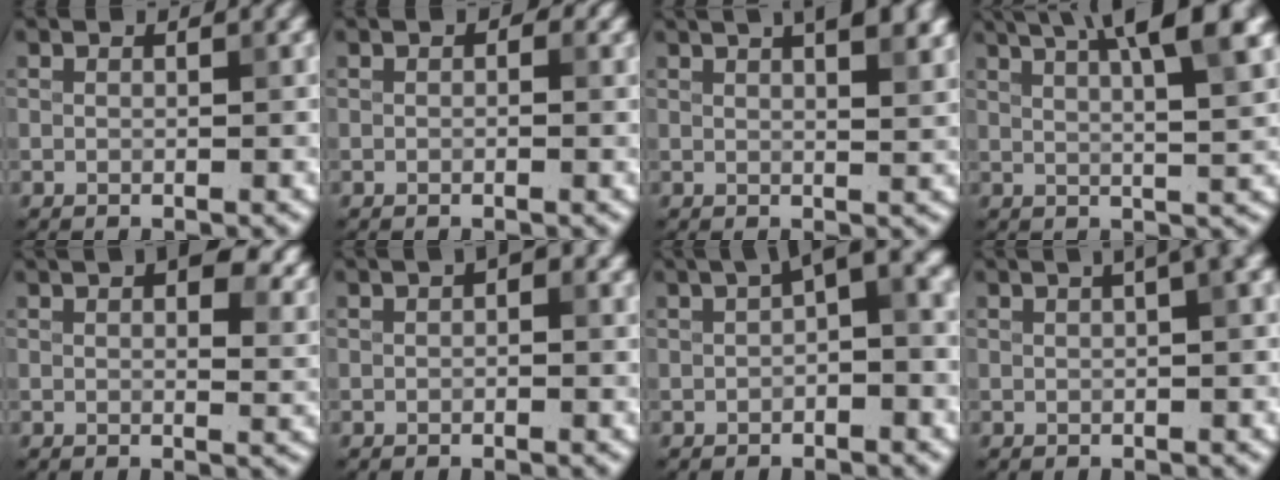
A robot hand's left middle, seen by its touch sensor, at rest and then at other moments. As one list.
[{"total": 0.8, "force": [0.0, 0.6, 0.5], "torque": [-0.001, -0.002, -0.002]}, {"total": 7.2, "force": [4.2, 3.0, 5.1], "torque": [-0.025, 0.043, 0.026]}, {"total": 8.7, "force": [4.4, 2.2, 7.2], "torque": [-0.072, 0.031, 0.052]}, {"total": 8.4, "force": [4.6, 3.9, 5.8], "torque": [-0.046, 0.017, 0.051]}, {"total": 1.5, "force": [0.3, 0.7, 1.3], "torque": [-0.012, 0.007, 0.003]}, {"total": 4.8, "force": [1.3, 1.8, 4.3], "torque": [-0.045, 0.017, 0.009]}, {"total": 4.6, "force": [2.1, 1.6, 3.8], "torque": [-0.036, 0.019, 0.015]}]